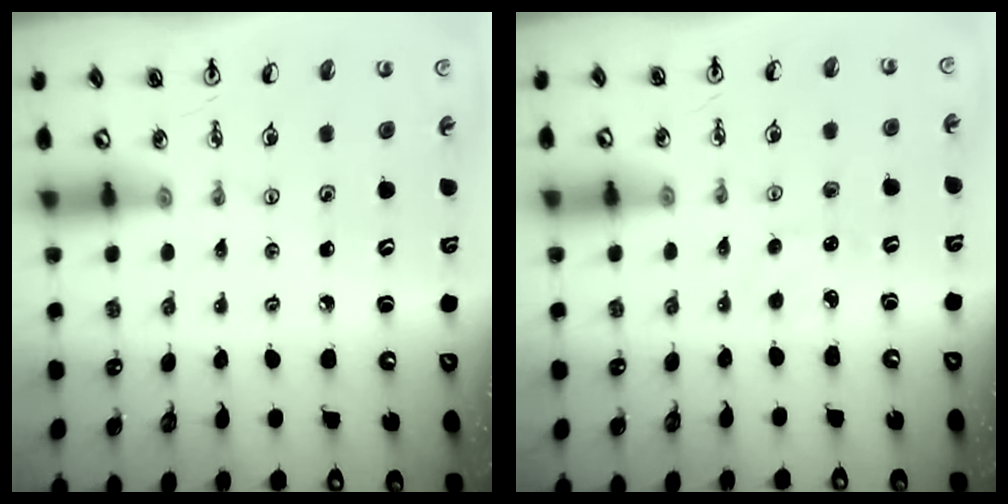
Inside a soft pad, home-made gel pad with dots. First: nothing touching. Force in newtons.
{"total": 2.9, "press": 2.9, "slide": 0.4}